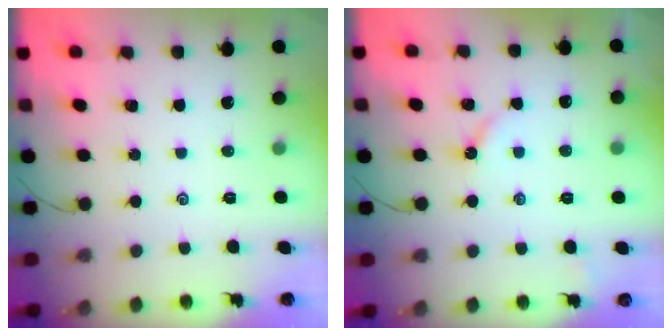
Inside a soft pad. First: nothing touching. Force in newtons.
{"total": 3.0, "press": 3.0, "slide": 0.3}